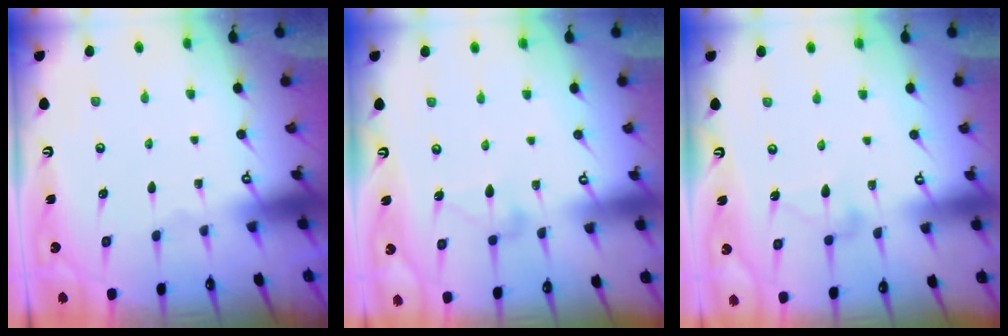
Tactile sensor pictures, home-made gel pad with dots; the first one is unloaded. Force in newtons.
{"total": 8.7, "press": 8.7, "slide": 0.2}
{"total": 8.7, "press": 8.7, "slide": 0.2}